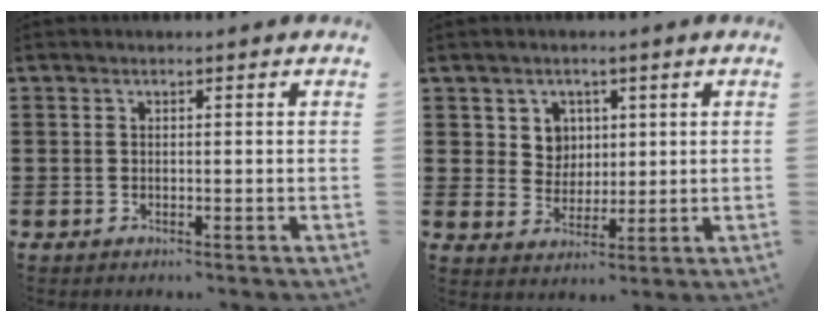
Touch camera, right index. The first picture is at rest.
{"total": 4.6, "force": [1.9, 4.1, 1.1], "torque": [-0.034, 0.010, 0.033]}